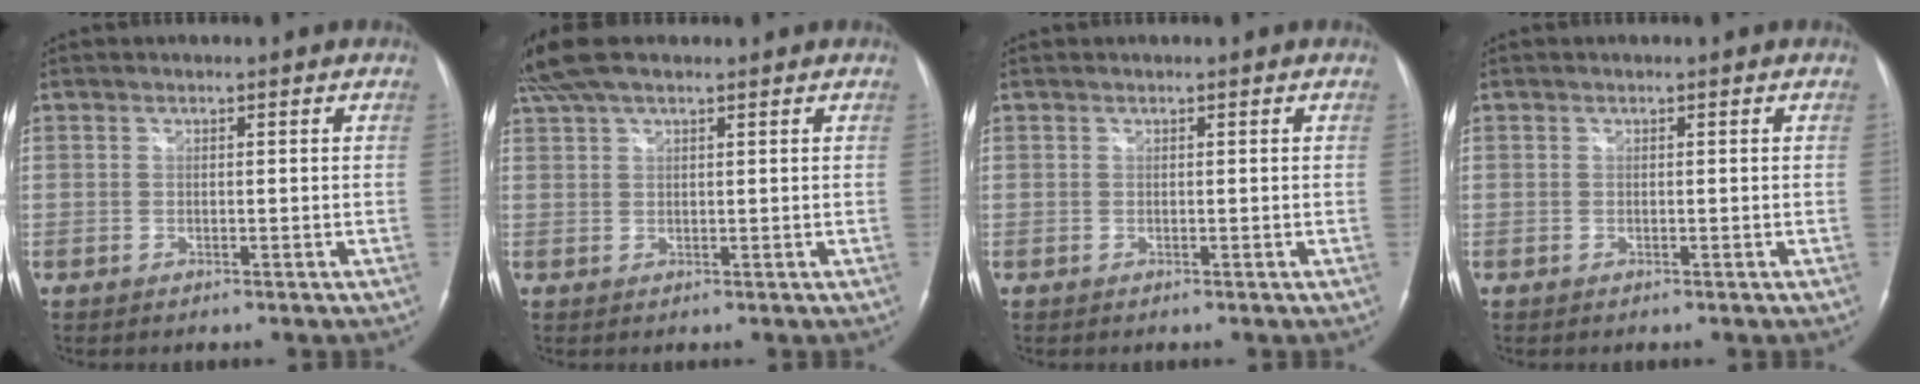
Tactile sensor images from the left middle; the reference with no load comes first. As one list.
[{"total": 7.1, "force": [5.4, 2.0, 4.2], "torque": [-0.090, 0.038, 0.103]}, {"total": 0.0}, {"total": 0.0}]